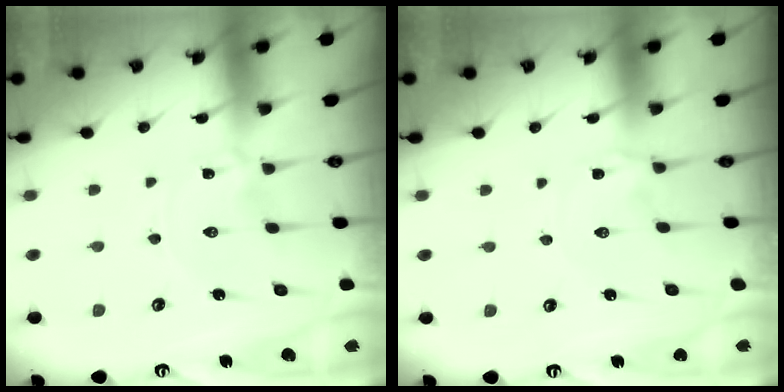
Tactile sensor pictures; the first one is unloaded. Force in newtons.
{"total": 2.1, "press": 2.1, "slide": 0.1}